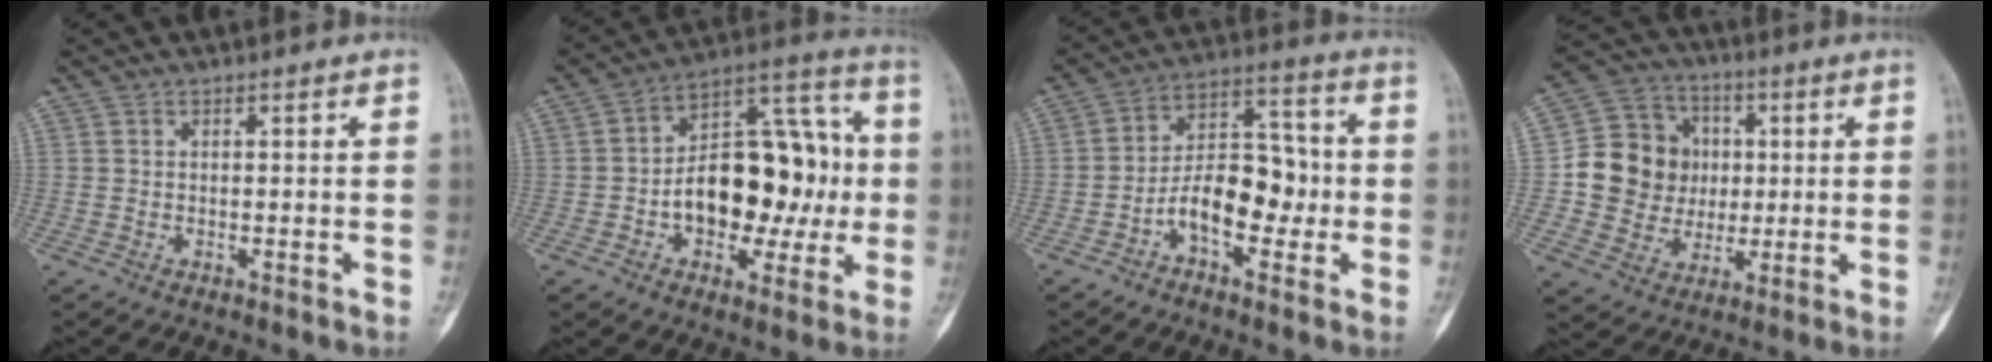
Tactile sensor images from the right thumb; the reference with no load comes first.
{"total": 20.8, "force": [-1.8, 12.8, 16.2], "torque": [-0.191, 0.048, -0.023]}
{"total": 11.9, "force": [-3.3, 6.9, 9.2], "torque": [-0.122, 0.048, -0.063]}
{"total": 13.9, "force": [0.7, 12.9, 5.2], "torque": [-0.053, 0.018, 0.018]}